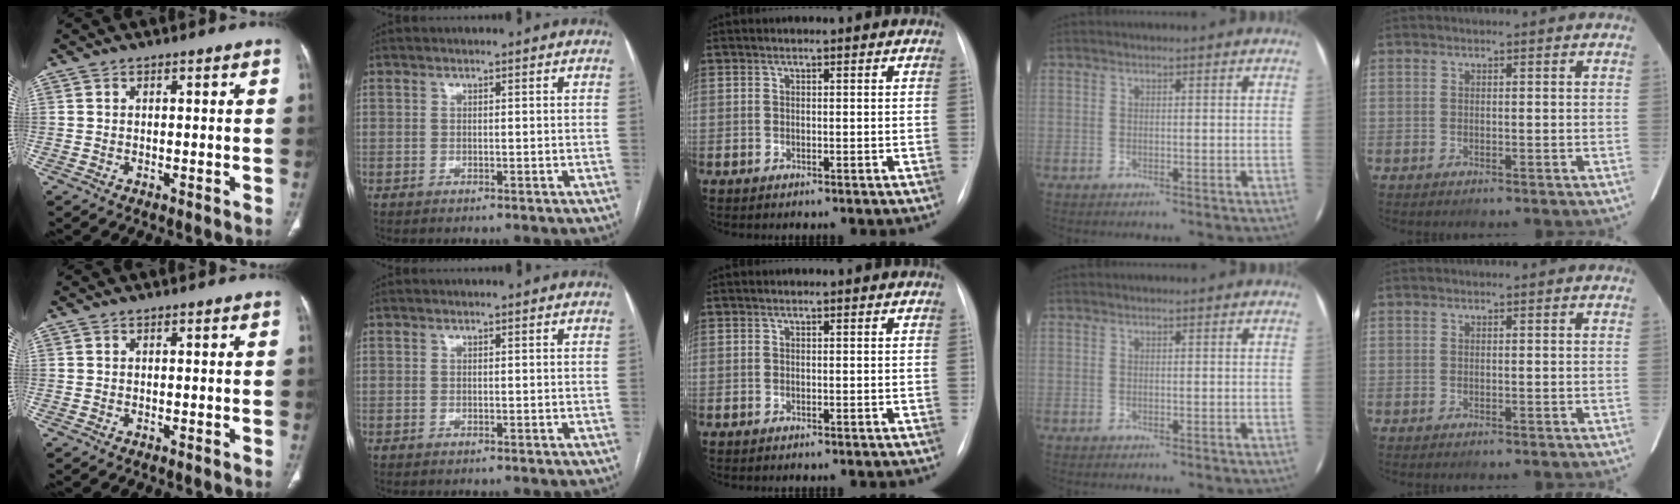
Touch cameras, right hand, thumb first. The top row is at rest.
{}